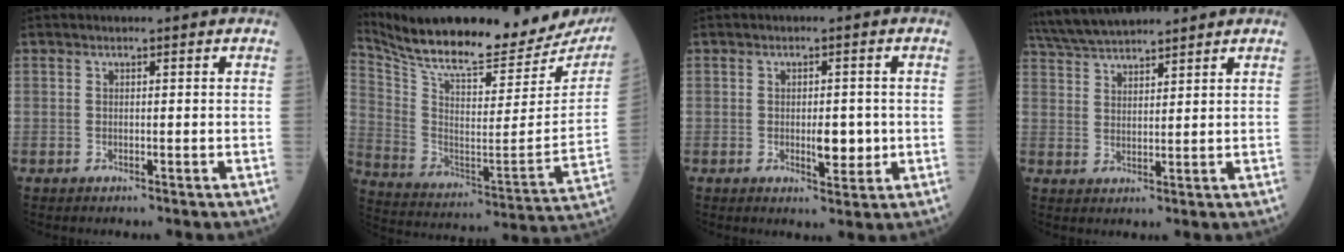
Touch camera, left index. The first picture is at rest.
{"total": 28.8, "force": [25.8, 5.5, 11.5], "torque": [-0.212, -0.075, 0.362]}
{"total": 3.7, "force": [-0.6, 1.6, 3.3], "torque": [-0.044, -0.005, -0.006]}
{"total": 9.4, "force": [8.6, 1.0, 3.5], "torque": [-0.072, 0.028, 0.160]}